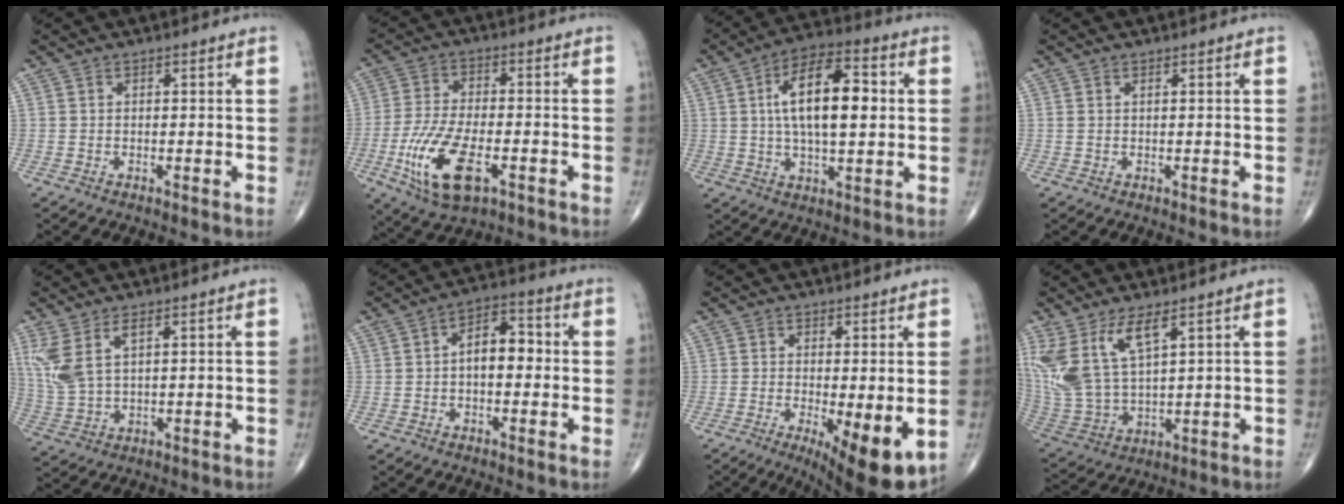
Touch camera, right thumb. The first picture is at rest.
{"total": 14.1, "force": [-5.1, 6.2, 11.6], "torque": [-0.237, 0.005, -0.088]}
{"total": 15.5, "force": [2.2, 6.8, 13.8], "torque": [-0.225, 0.013, 0.034]}
{"total": 0.5, "force": [0.3, 0.1, 0.4], "torque": [-0.015, 0.006, 0.007]}
{"total": 7.8, "force": [3.4, 3.2, 6.2], "torque": [-0.154, -0.006, 0.081]}
{"total": 7.6, "force": [0.0, 4.3, 6.2], "torque": [-0.080, 0.026, -0.009]}
{"total": 10.2, "force": [-2.6, 3.1, 9.4], "torque": [-0.137, -0.023, -0.031]}
{"total": 13.4, "force": [6.8, 5.2, 10.4], "torque": [-0.228, -0.030, 0.154]}